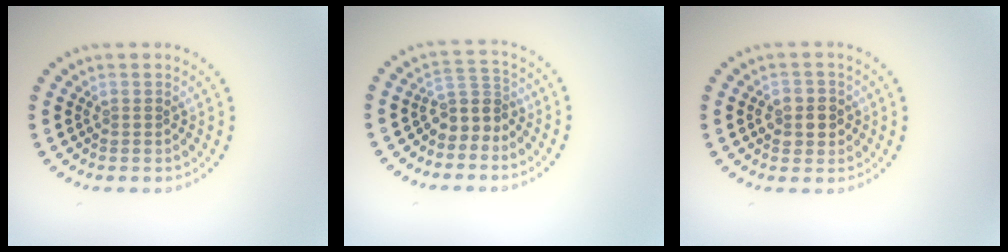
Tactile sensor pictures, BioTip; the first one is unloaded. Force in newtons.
{"total": 2.8, "press": 2.0, "slide": 2.0}
{"total": 2.6, "press": 2.5, "slide": 0.6}